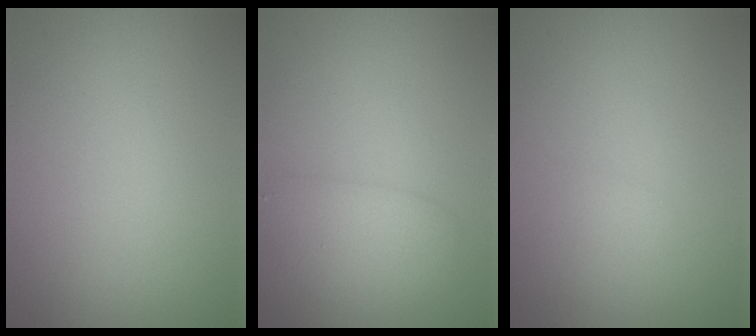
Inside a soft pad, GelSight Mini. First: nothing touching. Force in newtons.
{"total": 2.7, "press": 2.7, "slide": 0.1}
{"total": 0.6, "press": 0.6, "slide": 0.0}